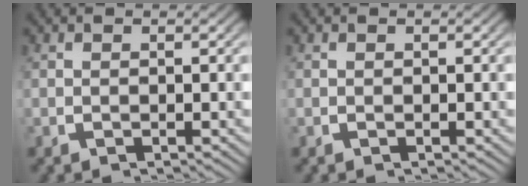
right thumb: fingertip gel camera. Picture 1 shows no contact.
{"total": 0.0}